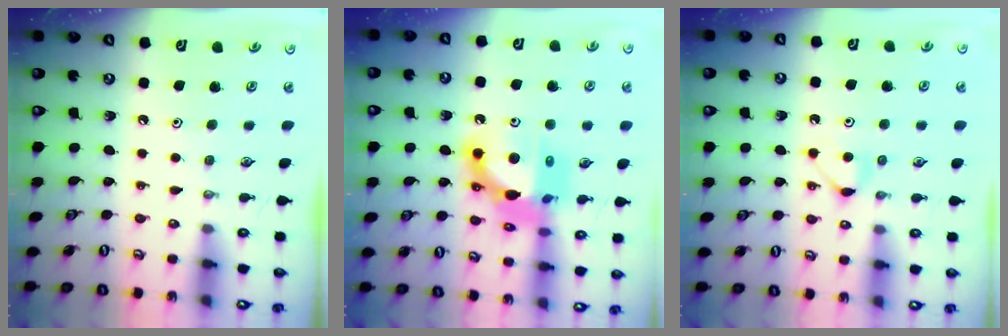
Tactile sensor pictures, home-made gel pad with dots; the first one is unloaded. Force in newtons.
{"total": 13.7, "press": 13.6, "slide": 1.2}
{"total": 4.3, "press": 4.3, "slide": 0.6}